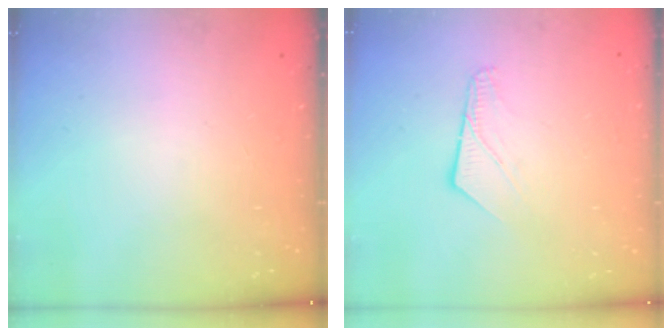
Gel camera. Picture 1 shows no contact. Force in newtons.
{"total": 7.2, "press": 7.2, "slide": 0.9}